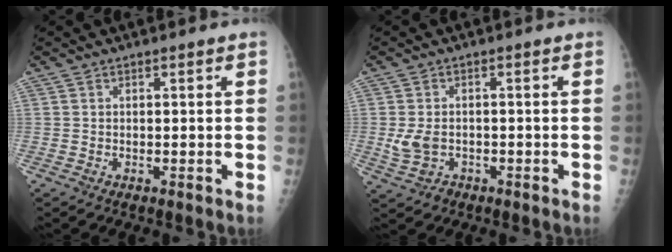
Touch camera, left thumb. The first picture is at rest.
{"total": 4.3, "force": [-0.9, 3.2, 2.7], "torque": [-0.056, 0.007, -0.011]}